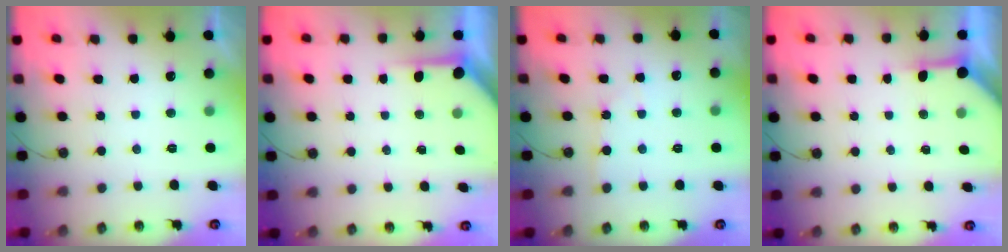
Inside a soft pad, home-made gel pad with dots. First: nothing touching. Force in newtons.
{"total": 3.9, "press": 3.9, "slide": 0.4}
{"total": 3.7, "press": 3.6, "slide": 0.6}
{"total": 3.8, "press": 3.8, "slide": 0.5}